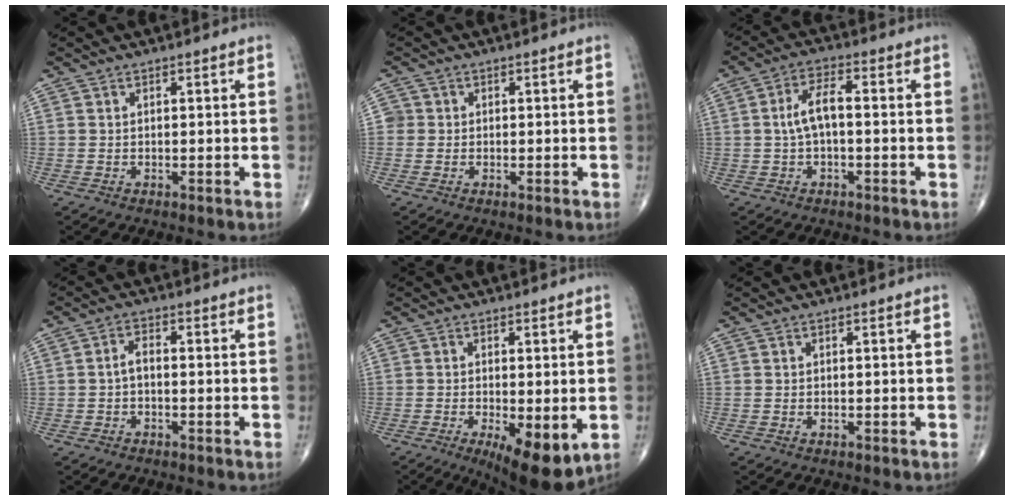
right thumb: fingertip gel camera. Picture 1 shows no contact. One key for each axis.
{"total": 1.6, "fx": -0.1, "fy": 1.6, "fz": 0.2, "tx": 0.007, "ty": 0.005, "tz": -0.004}
{"total": 5.7, "fx": -0.1, "fy": 2.4, "fz": 5.2, "tx": -0.106, "ty": 0.021, "tz": -0.008}
{"total": 2.5, "fx": -0.5, "fy": 1.3, "fz": 2.0, "tx": -0.035, "ty": 0.014, "tz": -0.013}
{"total": 10.3, "fx": -3.1, "fy": 3.6, "fz": 9.1, "tx": -0.135, "ty": -0.021, "tz": -0.040}
{"total": 0.0}